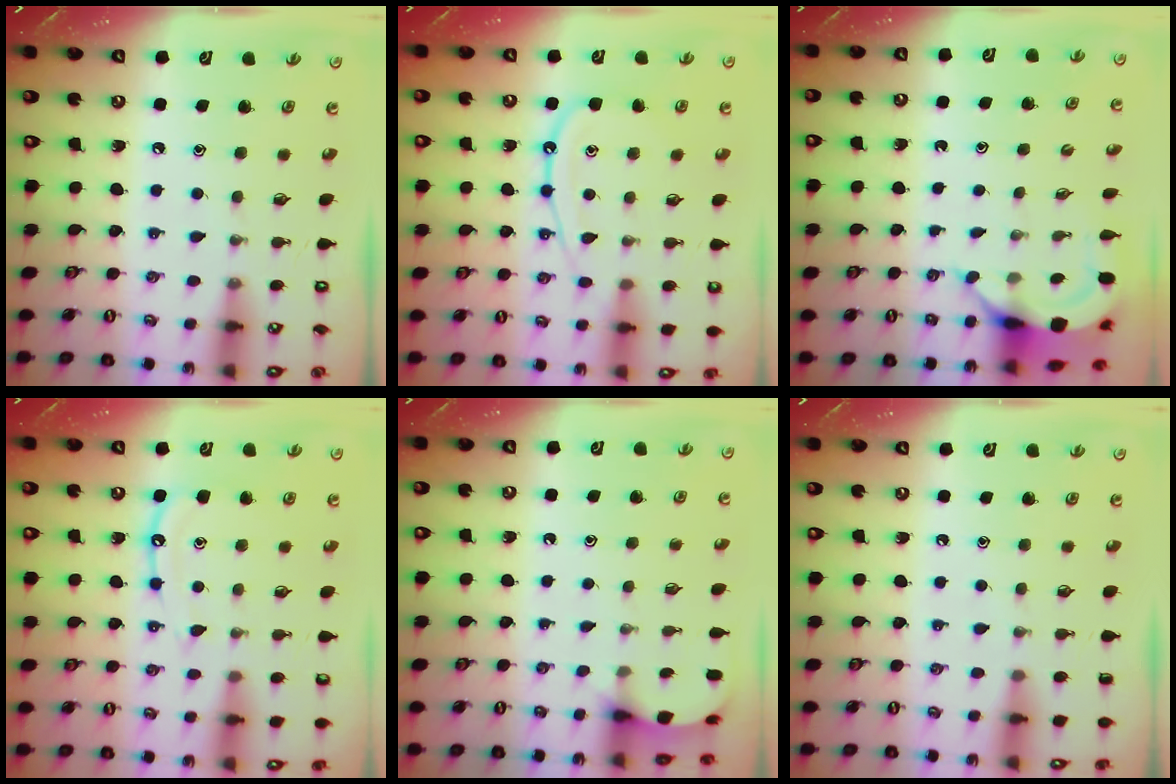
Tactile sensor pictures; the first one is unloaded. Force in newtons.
{"total": 11.7, "press": 11.7, "slide": 1.1}
{"total": 7.0, "press": 6.9, "slide": 0.5}
{"total": 10.0, "press": 9.9, "slide": 0.9}
{"total": 4.6, "press": 4.5, "slide": 0.5}
{"total": 0.0}